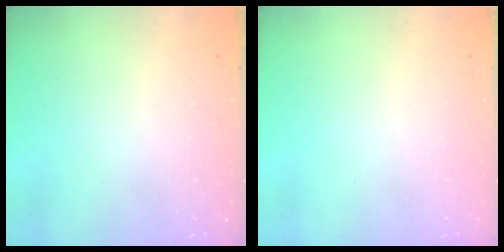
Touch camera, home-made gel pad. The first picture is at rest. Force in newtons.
{"total": 0.0}